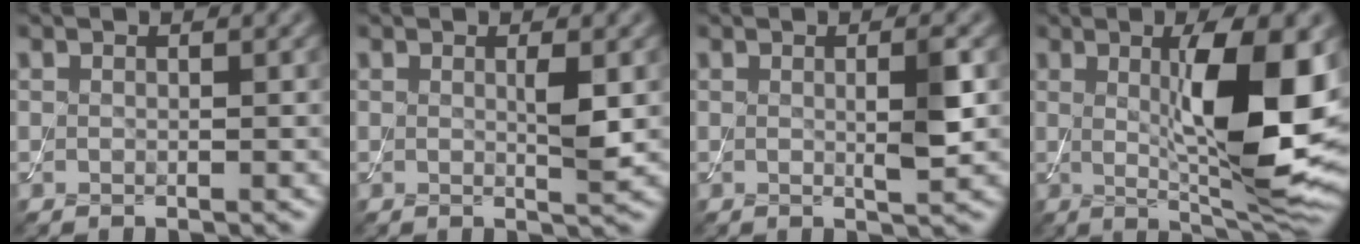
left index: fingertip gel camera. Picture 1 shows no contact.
{"total": 1.9, "force": [0.3, 0.2, 1.9], "torque": [-0.031, -0.002, 0.004]}
{"total": 2.6, "force": [0.2, 0.3, 2.6], "torque": [-0.041, -0.004, 0.001]}
{"total": 11.0, "force": [1.0, 2.7, 10.6], "torque": [-0.155, -0.012, 0.026]}